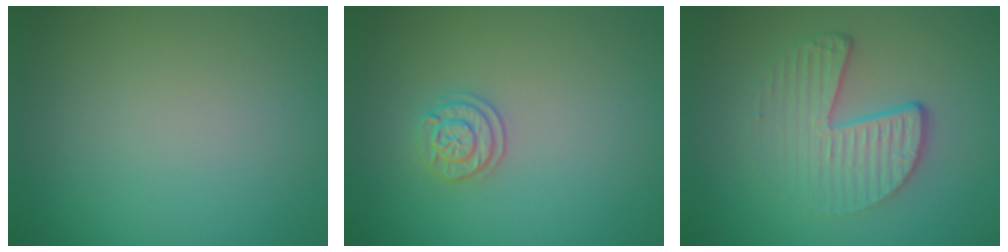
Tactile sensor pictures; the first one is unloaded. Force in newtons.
{"total": 1.9, "press": 1.8, "slide": 0.5}
{"total": 4.7, "press": 3.0, "slide": 3.6}